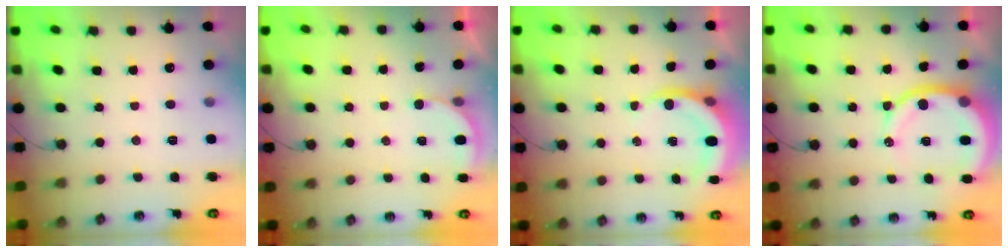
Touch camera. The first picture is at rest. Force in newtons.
{"total": 2.0, "press": 2.0, "slide": 0.1}
{"total": 5.9, "press": 5.8, "slide": 0.7}
{"total": 12.0, "press": 11.9, "slide": 1.6}